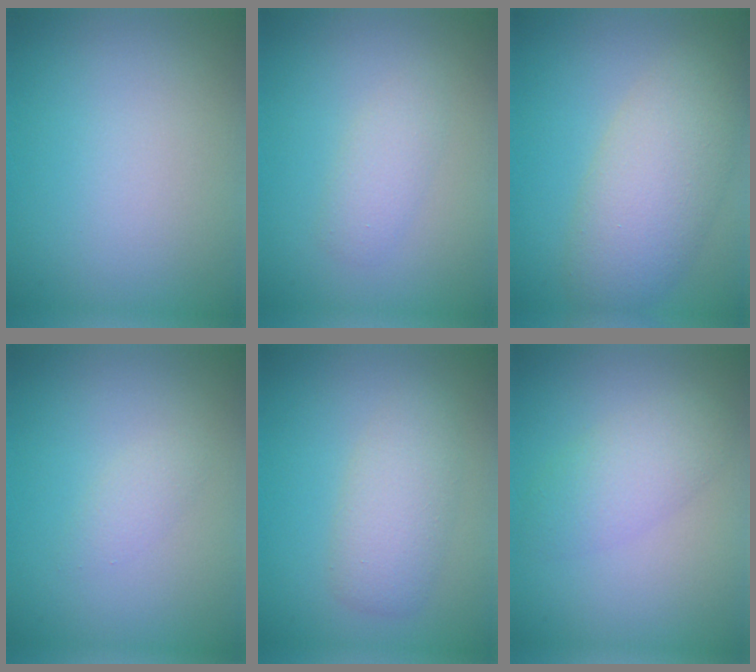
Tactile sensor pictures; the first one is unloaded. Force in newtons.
{"total": 2.4, "press": 2.4, "slide": 0.2}
{"total": 6.1, "press": 6.1, "slide": 0.4}
{"total": 1.1, "press": 1.1, "slide": 0.1}
{"total": 3.4, "press": 3.4, "slide": 0.1}
{"total": 2.9, "press": 2.9, "slide": 0.1}